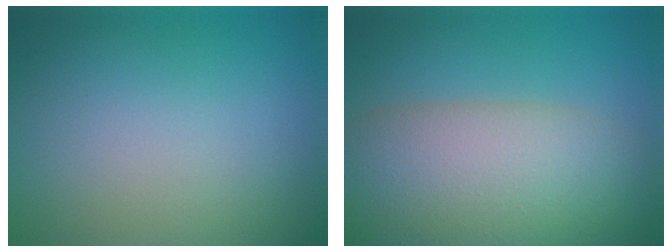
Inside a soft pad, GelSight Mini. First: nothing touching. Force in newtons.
{"total": 10.6, "press": 10.5, "slide": 0.9}